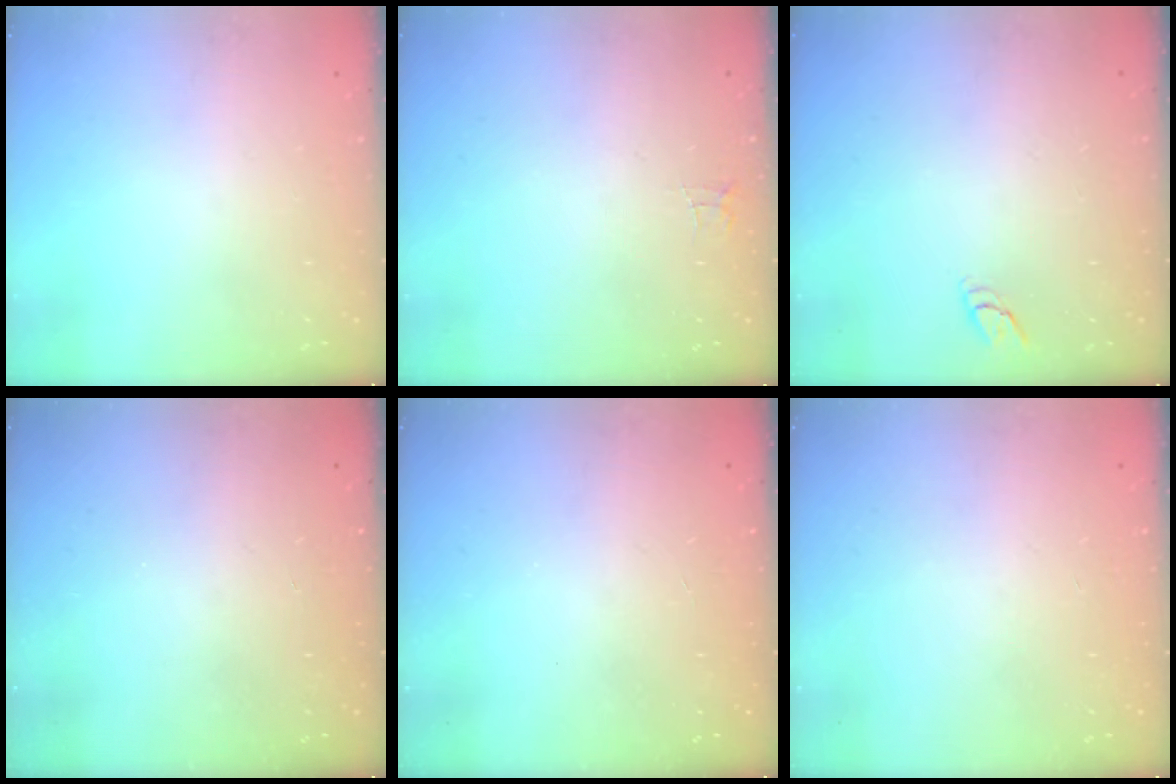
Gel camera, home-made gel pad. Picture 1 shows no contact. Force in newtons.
{"total": 2.9, "press": 2.9, "slide": 0.2}
{"total": 3.1, "press": 3.1, "slide": 0.3}
{"total": 0.0}
{"total": 0.0}
{"total": 0.0}